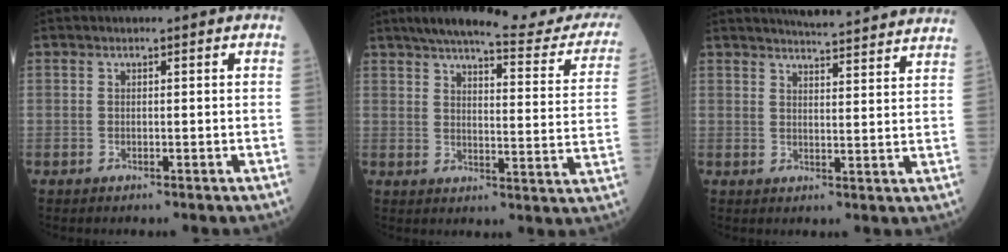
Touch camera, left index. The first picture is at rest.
{"total": 23.4, "force": [20.6, 2.7, 10.8], "torque": [-0.145, -0.046, 0.245]}
{"total": 17.4, "force": [16.7, 0.3, 5.1], "torque": [-0.069, -0.029, 0.195]}